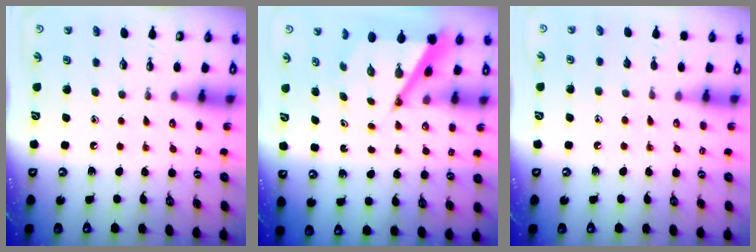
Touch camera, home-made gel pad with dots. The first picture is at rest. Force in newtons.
{"total": 6.7, "press": 6.6, "slide": 0.5}
{"total": 5.8, "press": 5.7, "slide": 0.6}